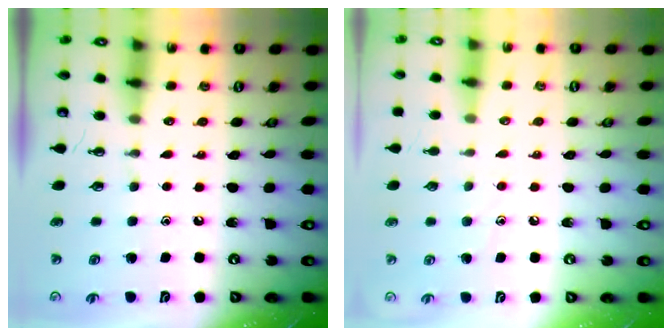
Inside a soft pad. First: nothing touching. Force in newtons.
{"total": 5.2, "press": 5.2, "slide": 0.6}